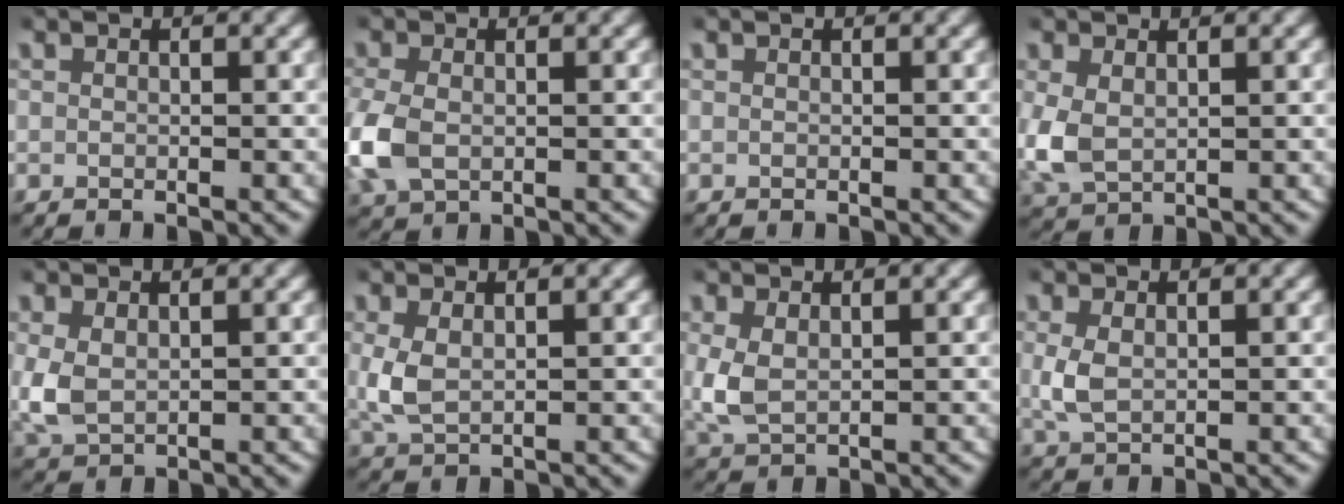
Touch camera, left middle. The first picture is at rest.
{"total": 3.6, "force": [-0.2, 2.7, 2.4], "torque": [-0.082, -0.009, 0.004]}
{"total": 0.0}
{"total": 3.5, "force": [0.4, 2.6, 2.3], "torque": [-0.076, -0.012, 0.018]}
{"total": 3.1, "force": [0.5, 2.3, 2.0], "torque": [-0.066, -0.010, 0.020]}
{"total": 2.8, "force": [0.5, 1.8, 2.1], "torque": [-0.061, -0.006, 0.017]}
{"total": 2.9, "force": [0.6, 1.9, 2.1], "torque": [-0.066, -0.008, 0.019]}
{"total": 2.3, "force": [0.4, 1.4, 1.8], "torque": [-0.051, -0.004, 0.012]}